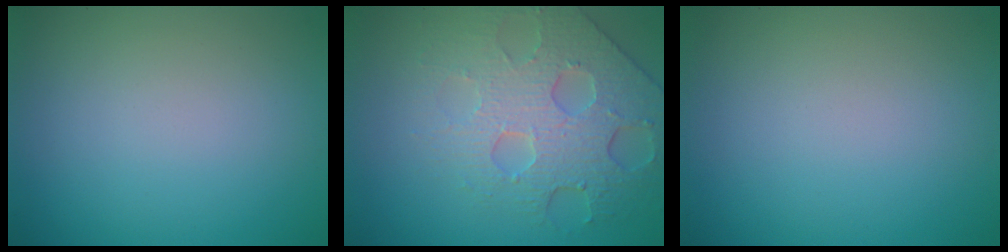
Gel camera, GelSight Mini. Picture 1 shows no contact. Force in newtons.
{"total": 5.6, "press": 4.9, "slide": 2.9}
{"total": 0.0}